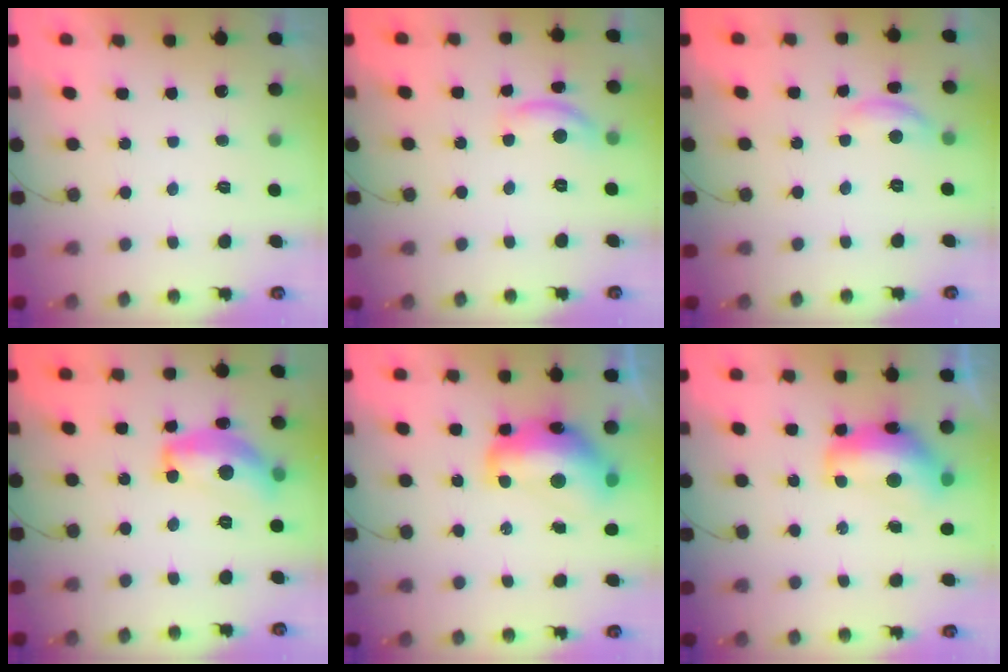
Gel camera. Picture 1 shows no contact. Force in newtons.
{"total": 9.2, "press": 9.2, "slide": 0.6}
{"total": 7.3, "press": 7.3, "slide": 0.3}
{"total": 16.0, "press": 16.0, "slide": 0.7}
{"total": 15.3, "press": 15.2, "slide": 1.5}
{"total": 11.9, "press": 11.8, "slide": 1.4}